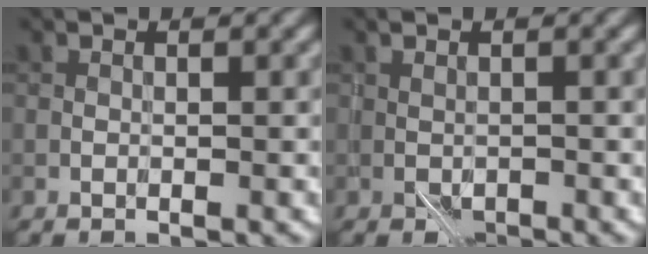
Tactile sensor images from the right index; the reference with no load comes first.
{"total": 1.2, "force": [-0.6, 0.7, 0.8], "torque": [-0.016, -0.003, -0.010]}